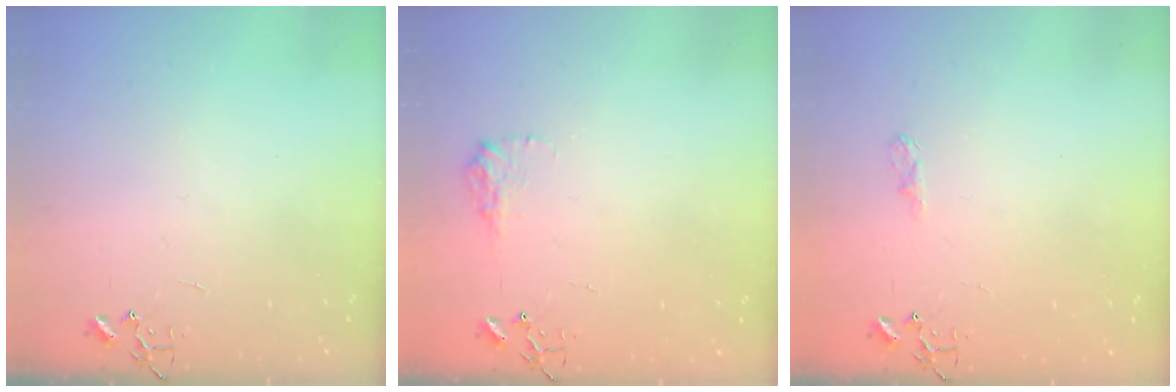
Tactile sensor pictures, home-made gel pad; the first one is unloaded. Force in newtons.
{"total": 8.9, "press": 8.9, "slide": 0.3}
{"total": 5.3, "press": 5.2, "slide": 0.6}